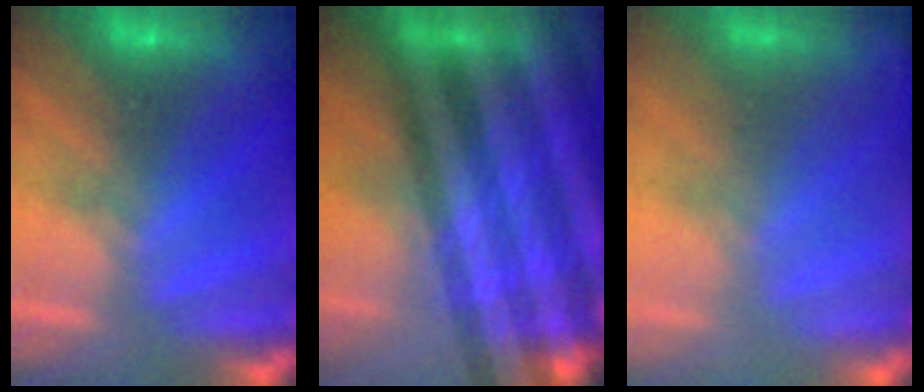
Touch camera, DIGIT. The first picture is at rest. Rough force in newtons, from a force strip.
{"total": 5.8}
{"total": 1.8}